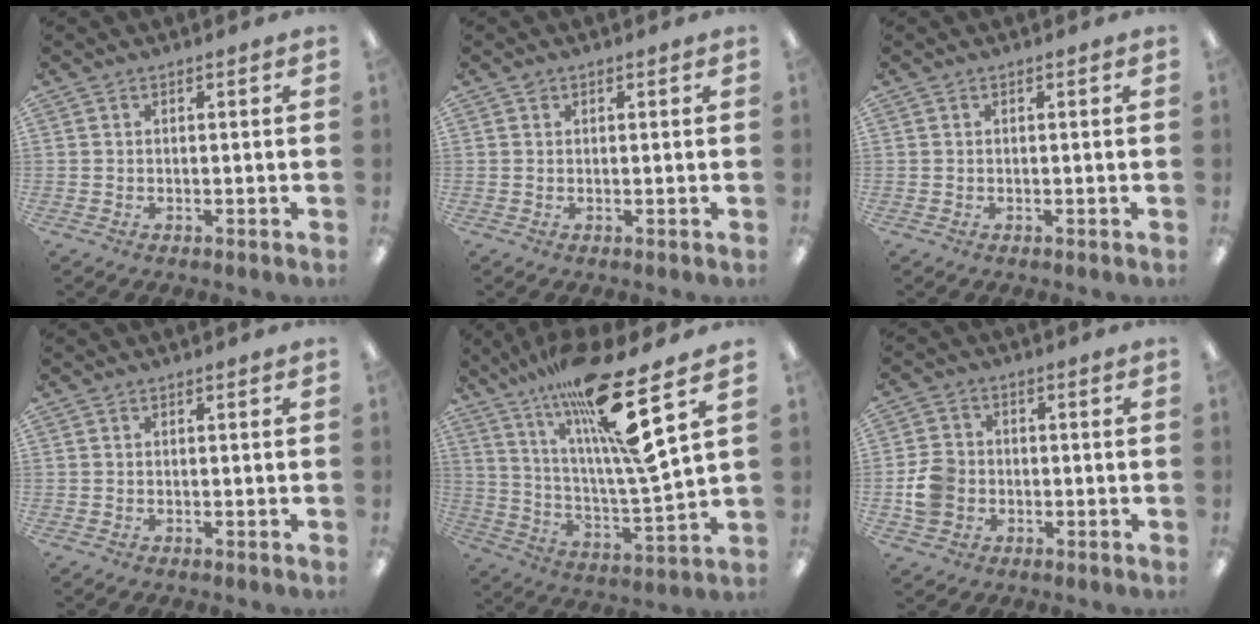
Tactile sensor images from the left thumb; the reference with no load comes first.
{"total": 0.9, "force": [0.4, 0.7, 0.2], "torque": [-0.006, 0.004, 0.008]}
{"total": 0.0}
{"total": 0.0}
{"total": 22.8, "force": [14.8, 3.2, 17.0], "torque": [-0.303, -0.084, 0.226]}
{"total": 7.2, "force": [-1.3, 6.3, 3.2], "torque": [-0.056, 0.013, -0.023]}